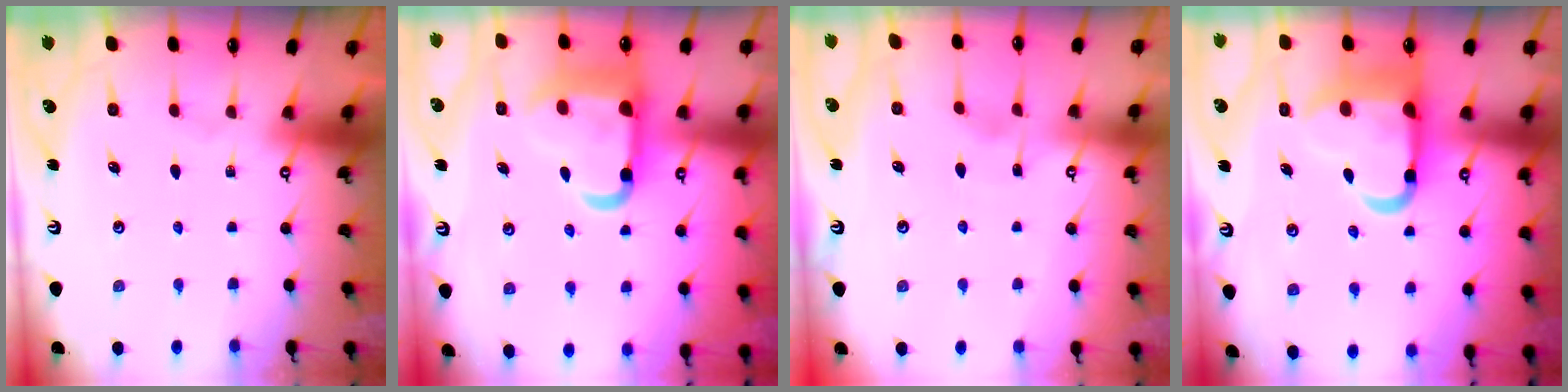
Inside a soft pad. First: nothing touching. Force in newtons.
{"total": 15.1, "press": 15.0, "slide": 1.9}
{"total": 2.6, "press": 2.6, "slide": 0.3}
{"total": 15.0, "press": 14.9, "slide": 1.6}